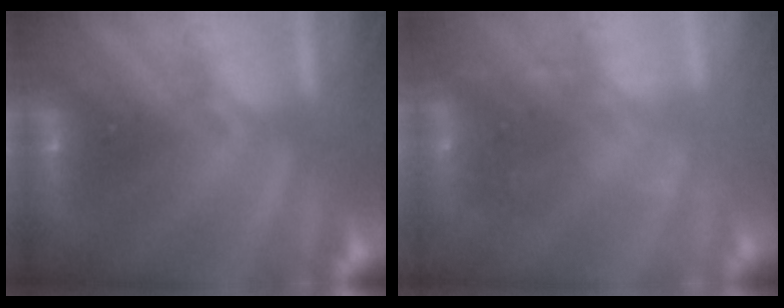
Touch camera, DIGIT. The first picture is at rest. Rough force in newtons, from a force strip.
{"total": 2.2}